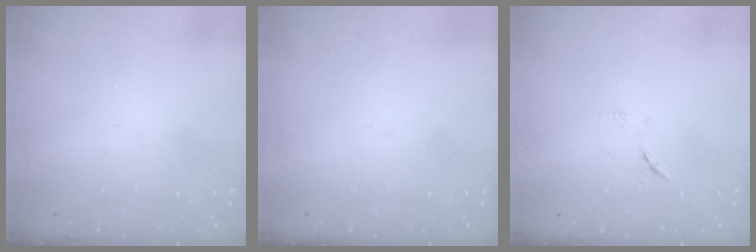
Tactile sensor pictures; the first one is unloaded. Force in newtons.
{"total": 1.6, "press": 1.6, "slide": 0.1}
{"total": 6.4, "press": 6.4, "slide": 0.6}